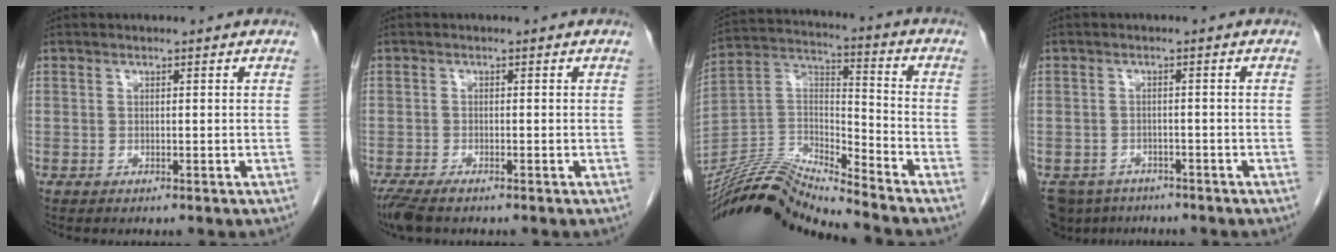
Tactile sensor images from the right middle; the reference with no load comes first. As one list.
[{"total": 3.7, "force": [-2.9, 0.9, 2.2], "torque": [-0.045, -0.012, -0.050]}, {"total": 16.0, "force": [-15.4, -1.5, 4.1], "torque": [-0.077, 0.032, -0.289]}, {"total": 6.3, "force": [-5.1, 3.5, 0.8], "torque": [-0.012, -0.005, -0.076]}]